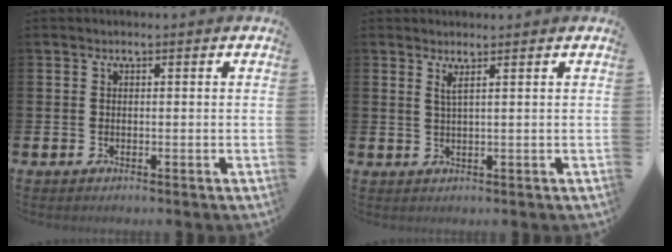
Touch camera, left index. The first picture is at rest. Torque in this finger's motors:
{"motor_torque": [-0.12, 0.19, -0.03, 0.01]}